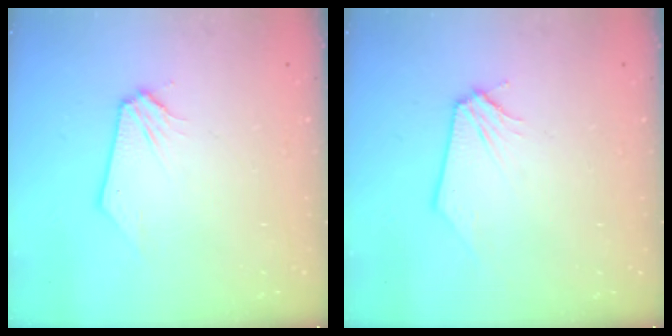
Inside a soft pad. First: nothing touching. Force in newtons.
{"total": 0.0}